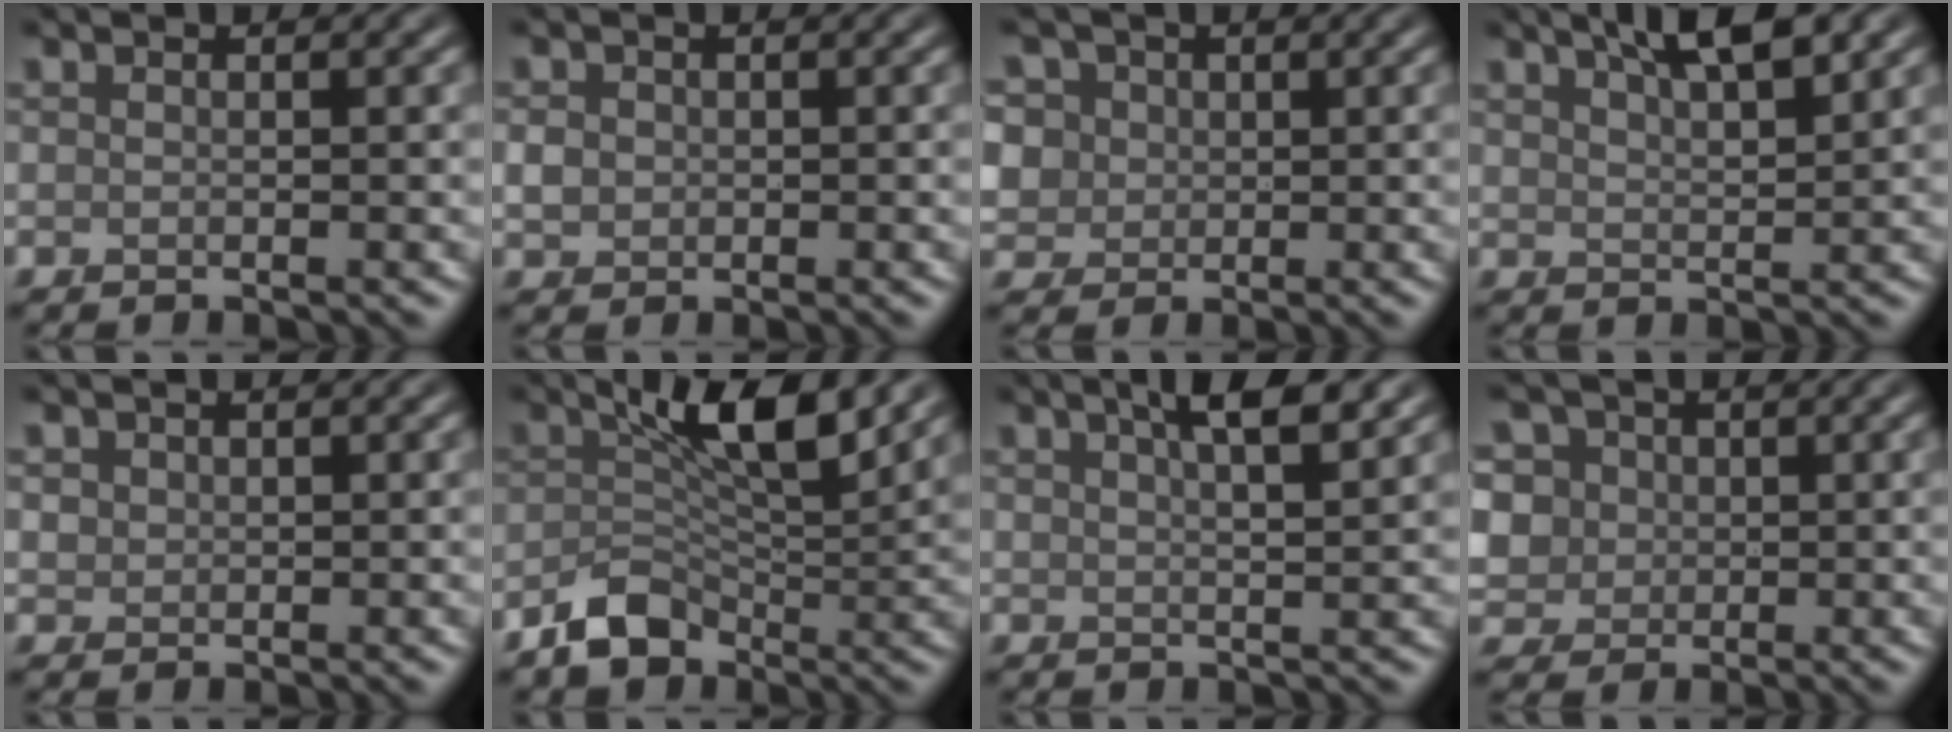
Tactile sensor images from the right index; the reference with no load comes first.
{"total": 1.5, "force": [0.0, 1.4, 0.6], "torque": [-0.011, -0.001, -0.005]}
{"total": 7.1, "force": [2.8, 5.8, 3.0], "torque": [-0.072, 0.024, 0.032]}
{"total": 4.7, "force": [3.2, 1.3, 3.2], "torque": [-0.044, 0.014, 0.050]}
{"total": 1.0, "force": [0.4, 0.9, 0.2], "torque": [0.000, -0.003, 0.009]}
{"total": 5.1, "force": [-0.7, 3.0, 4.1], "torque": [-0.061, 0.005, -0.013]}
{"total": 4.3, "force": [2.6, 1.2, 3.2], "torque": [-0.037, 0.015, 0.030]}
{"total": 9.2, "force": [3.6, 7.3, 4.3], "torque": [-0.085, 0.029, 0.035]}